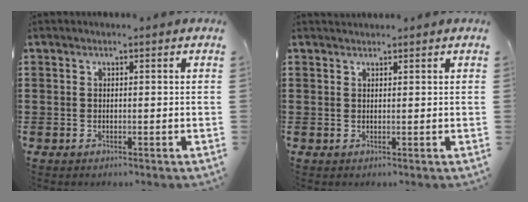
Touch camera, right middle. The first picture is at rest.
{"total": 0.8, "force": [0.8, 0.1, -0.1], "torque": [-0.002, -0.003, 0.016]}